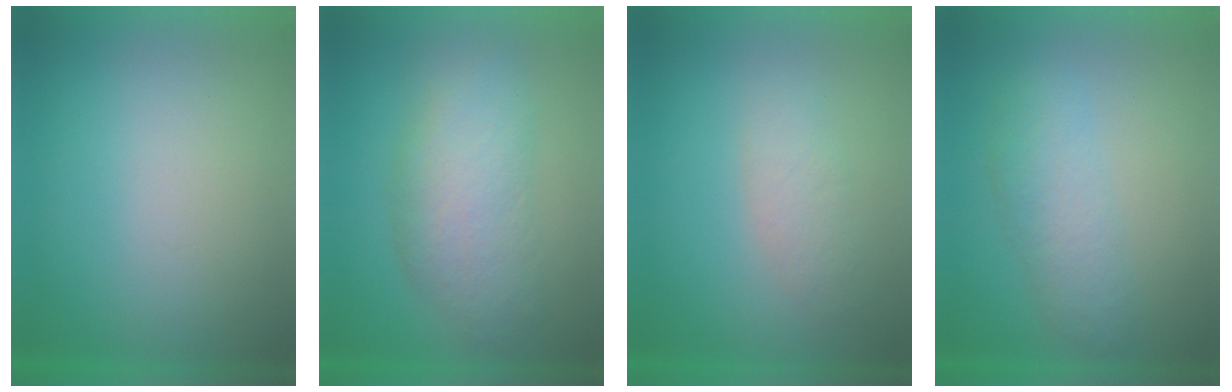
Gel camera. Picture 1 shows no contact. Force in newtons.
{"total": 7.1}
{"total": 2.7}
{"total": 3.6}